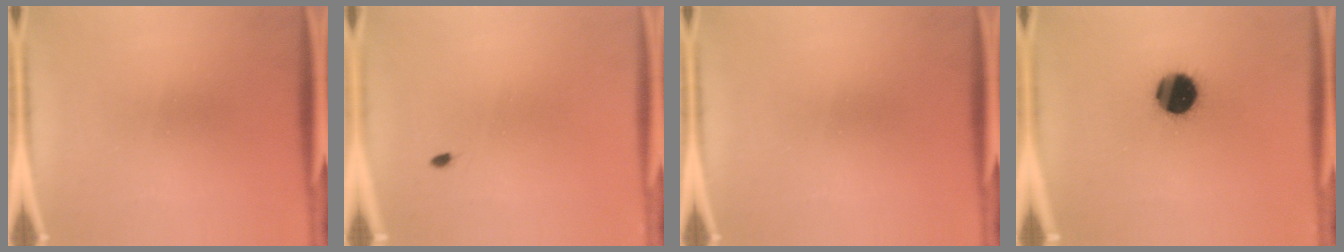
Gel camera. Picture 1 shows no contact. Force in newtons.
{"total": 0.5}
{"total": 0.0}
{"total": 13.3}